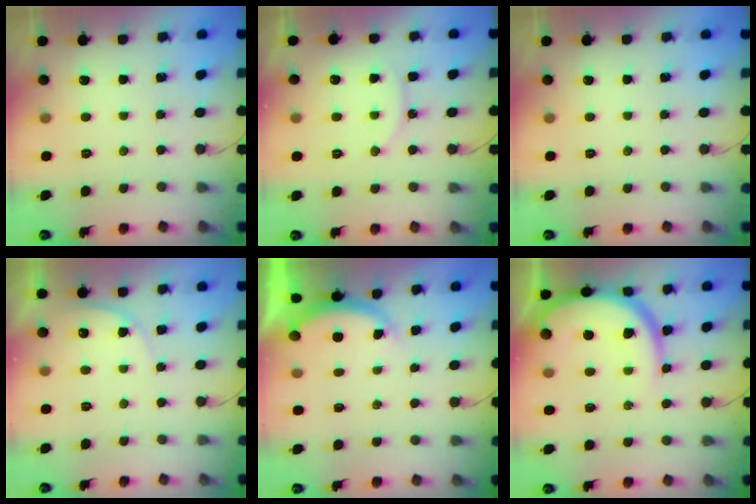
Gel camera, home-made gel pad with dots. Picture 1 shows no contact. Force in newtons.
{"total": 10.4, "press": 10.4, "slide": 0.8}
{"total": 0.0}
{"total": 4.8, "press": 4.7, "slide": 0.3}
{"total": 3.2, "press": 3.2, "slide": 0.6}
{"total": 13.7, "press": 13.7, "slide": 1.4}